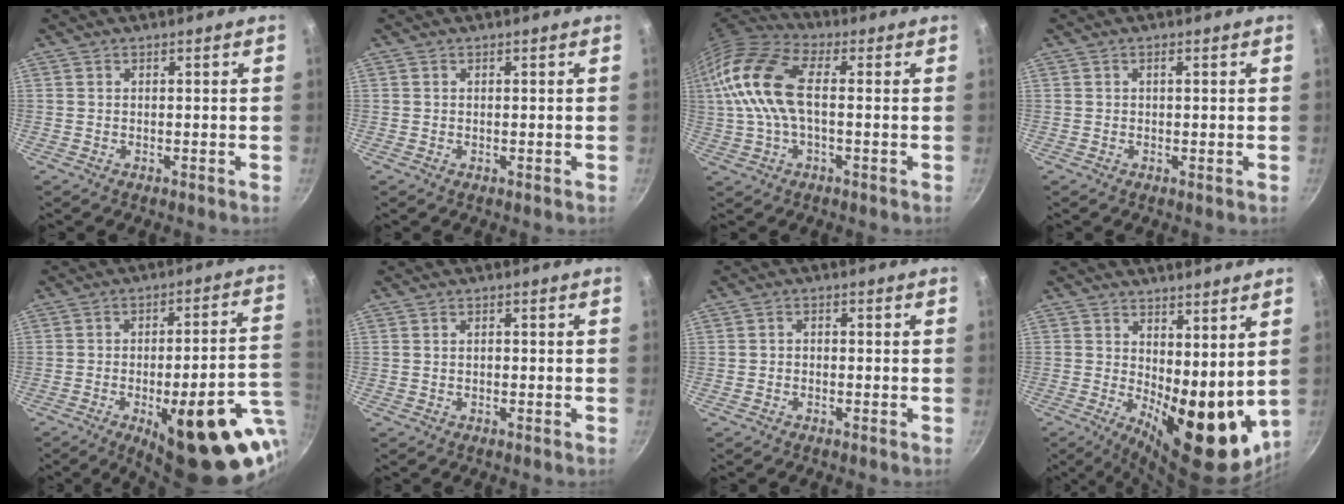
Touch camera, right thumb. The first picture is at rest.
{"total": 0.0}
{"total": 15.4, "force": [1.2, 7.9, 13.1], "torque": [-0.276, 0.027, 0.005]}
{"total": 0.8, "force": [0.2, 0.3, 0.7], "torque": [-0.012, 0.000, 0.001]}
{"total": 26.5, "force": [-9.4, 9.0, 23.1], "torque": [-0.250, 0.019, -0.118]}
{"total": 0.6, "force": [-0.2, 0.4, 0.4], "torque": [-0.007, 0.003, -0.002]}
{"total": 1.4, "force": [-0.7, 0.9, 0.7], "torque": [-0.014, 0.007, -0.016]}
{"total": 16.1, "force": [1.8, 7.4, 14.2], "torque": [-0.143, -0.033, 0.044]}